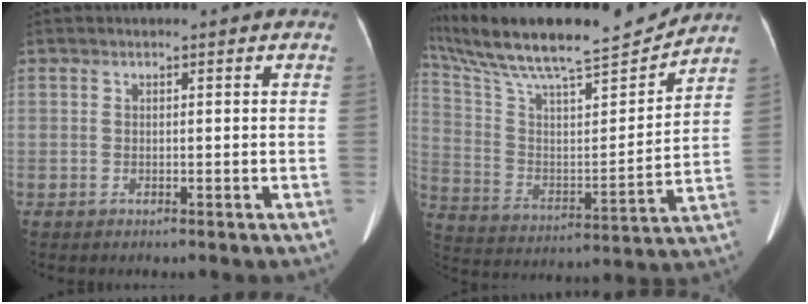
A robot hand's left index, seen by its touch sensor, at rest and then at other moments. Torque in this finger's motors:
{"motor_torque": [0.75, -1.39, 0.34, 0.14]}